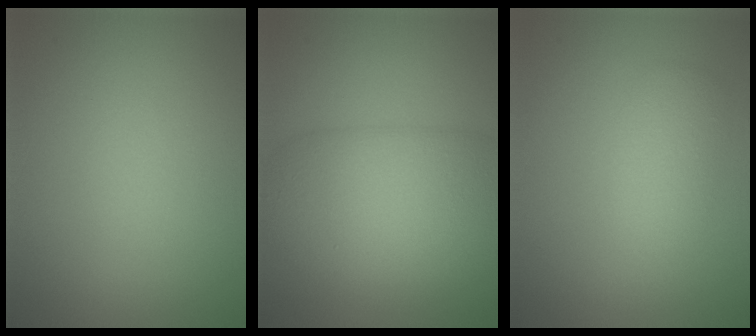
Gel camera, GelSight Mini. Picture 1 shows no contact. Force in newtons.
{"total": 9.0, "press": 8.9, "slide": 0.3}
{"total": 2.6, "press": 2.6, "slide": 0.3}